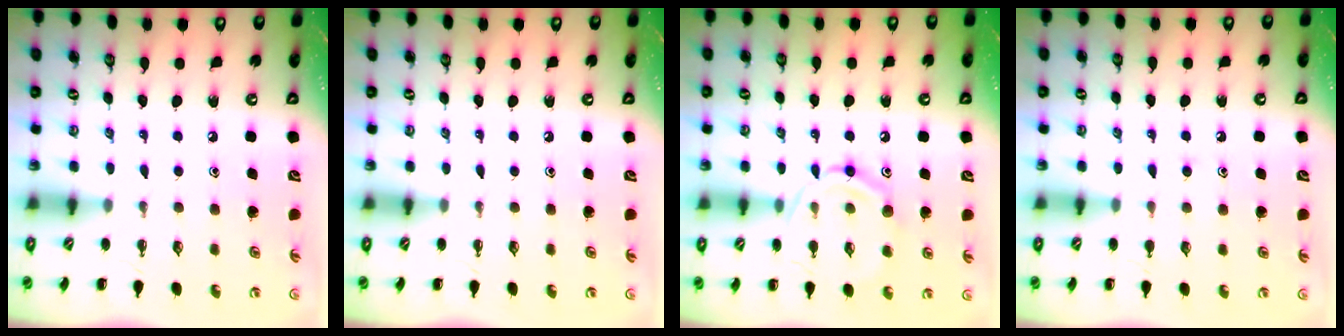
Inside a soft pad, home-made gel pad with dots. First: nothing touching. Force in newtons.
{"total": 0.0}
{"total": 13.0, "press": 13.0, "slide": 0.8}
{"total": 5.2, "press": 4.9, "slide": 1.6}